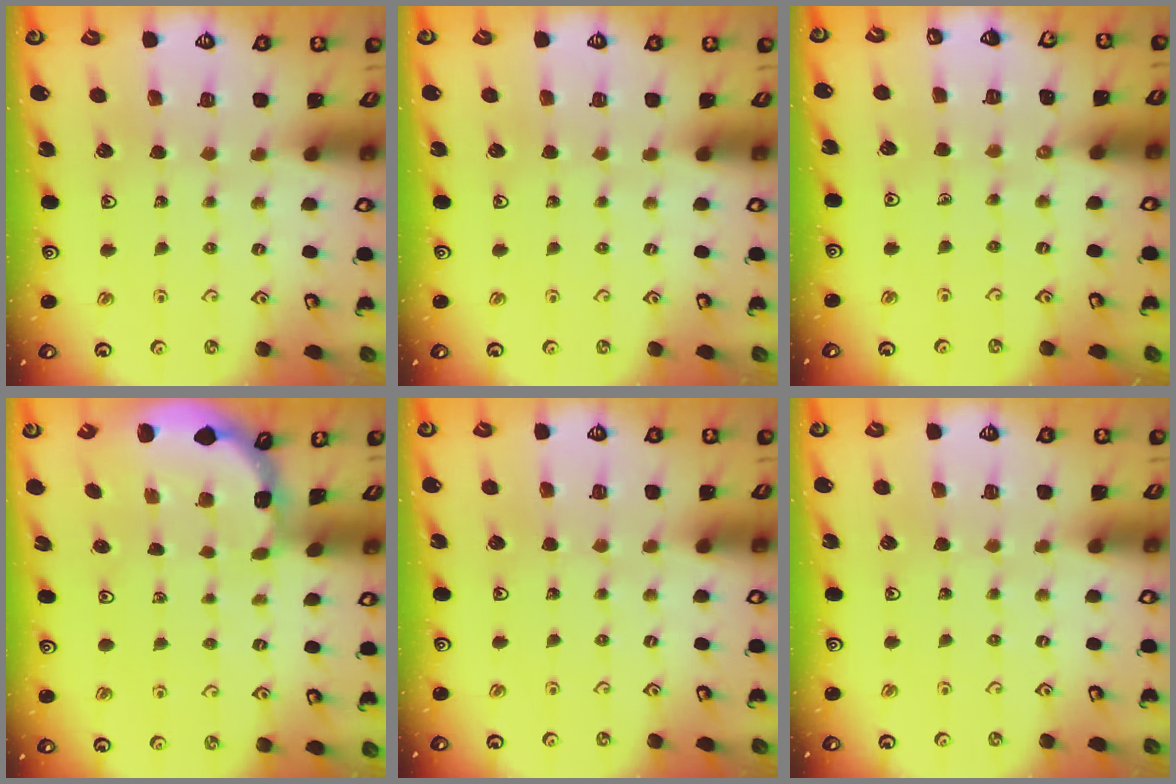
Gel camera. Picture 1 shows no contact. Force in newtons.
{"total": 0.0}
{"total": 2.5, "press": 2.5, "slide": 0.4}
{"total": 1.1, "press": 1.1, "slide": 0.3}
{"total": 0.0}
{"total": 0.0}